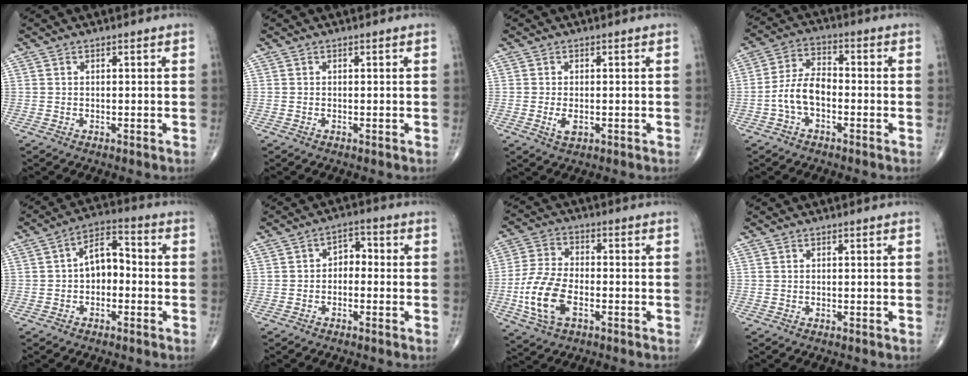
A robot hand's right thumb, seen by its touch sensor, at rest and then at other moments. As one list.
[{"total": 0.0}, {"total": 1.9, "force": [-0.4, 1.0, 1.6], "torque": [-0.031, -0.005, -0.007]}, {"total": 7.7, "force": [-2.2, 4.4, 5.9], "torque": [-0.112, 0.030, -0.050]}, {"total": 7.2, "force": [-0.8, 4.6, 5.4], "torque": [-0.070, 0.031, -0.027]}, {"total": 3.7, "force": [-0.7, 2.6, 2.6], "torque": [-0.021, 0.024, -0.024]}, {"total": 11.6, "force": [-3.5, 6.3, 9.1], "torque": [-0.194, 0.011, -0.069]}, {"total": 0.0}]